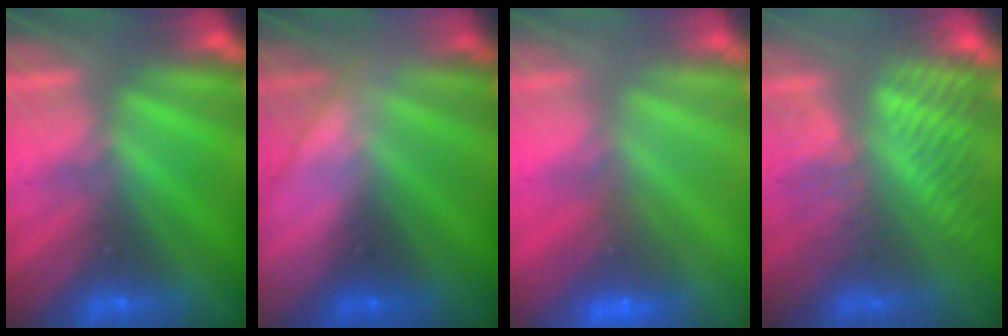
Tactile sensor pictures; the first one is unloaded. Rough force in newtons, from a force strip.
{"total": 3.0}
{"total": 5.6}
{"total": 5.0}